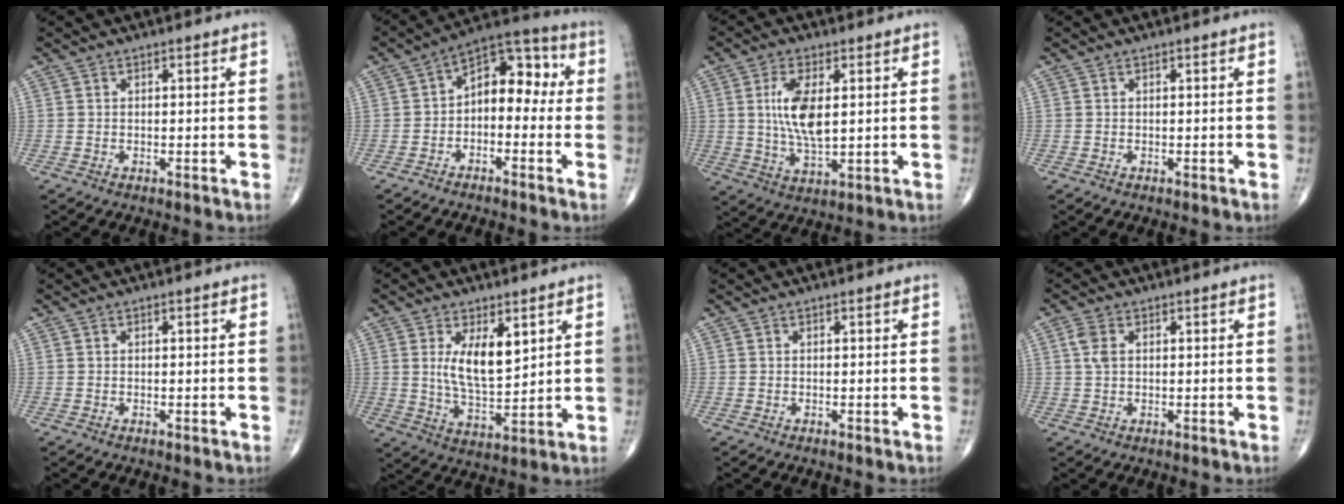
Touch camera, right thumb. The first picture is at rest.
{"total": 10.3, "force": [-0.7, 6.6, 7.9], "torque": [-0.080, 0.047, -0.029]}
{"total": 9.5, "force": [1.8, 4.1, 8.4], "torque": [-0.164, -0.013, 0.038]}
{"total": 0.0}
{"total": 0.0}
{"total": 9.5, "force": [3.3, 4.2, 7.8], "torque": [-0.117, -0.031, 0.070]}
{"total": 0.0}
{"total": 2.9, "force": [0.7, 1.7, 2.2], "torque": [-0.055, 0.007, 0.014]}